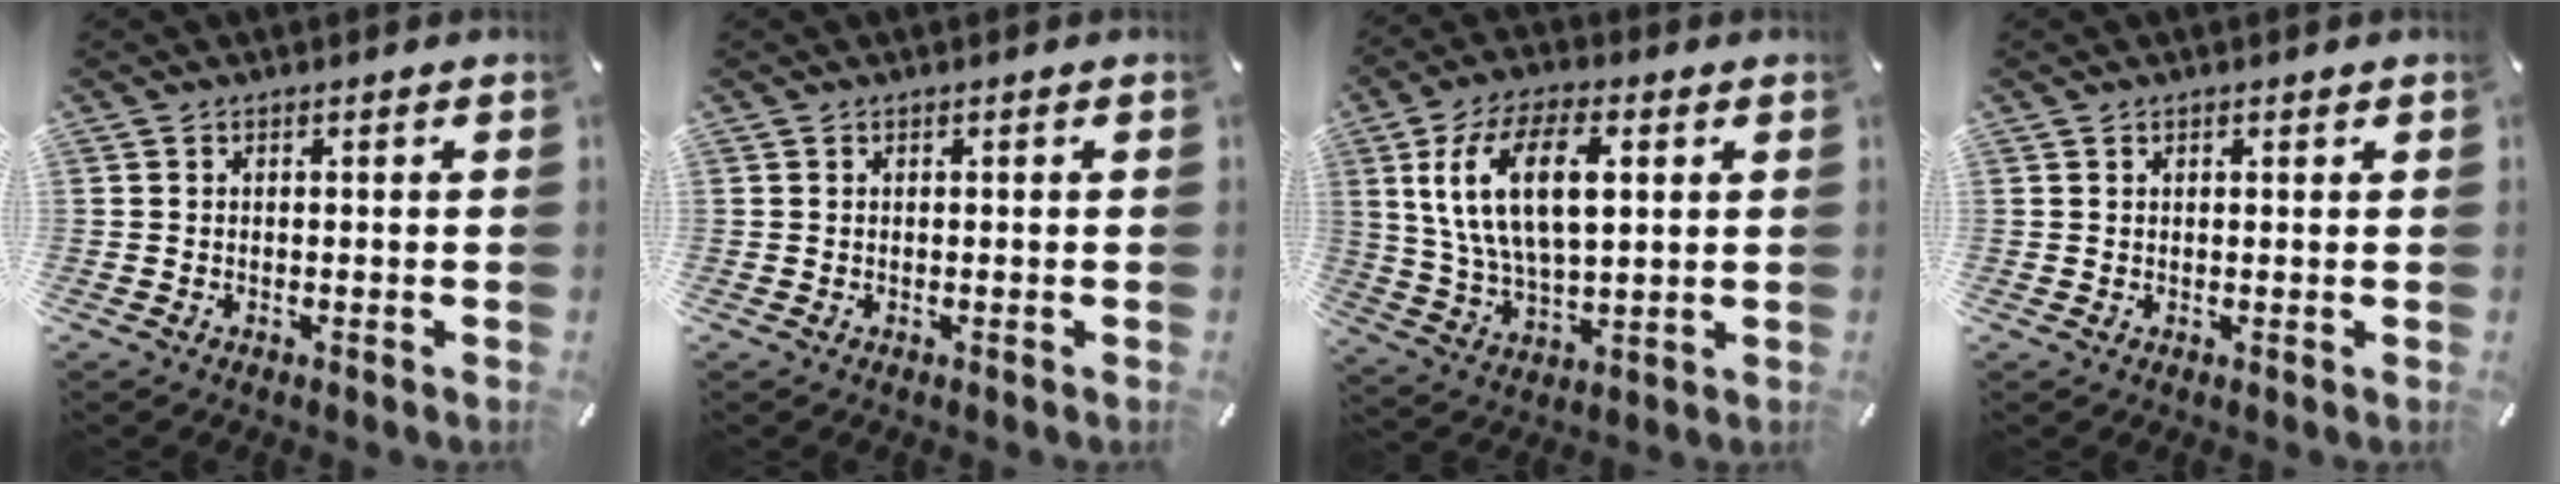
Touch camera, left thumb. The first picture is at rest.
{"total": 0.0}
{"total": 16.0, "force": [5.1, 8.2, 12.7], "torque": [-0.265, 0.007, 0.084]}
{"total": 0.7, "force": [0.4, 0.5, 0.3], "torque": [-0.005, 0.002, 0.007]}